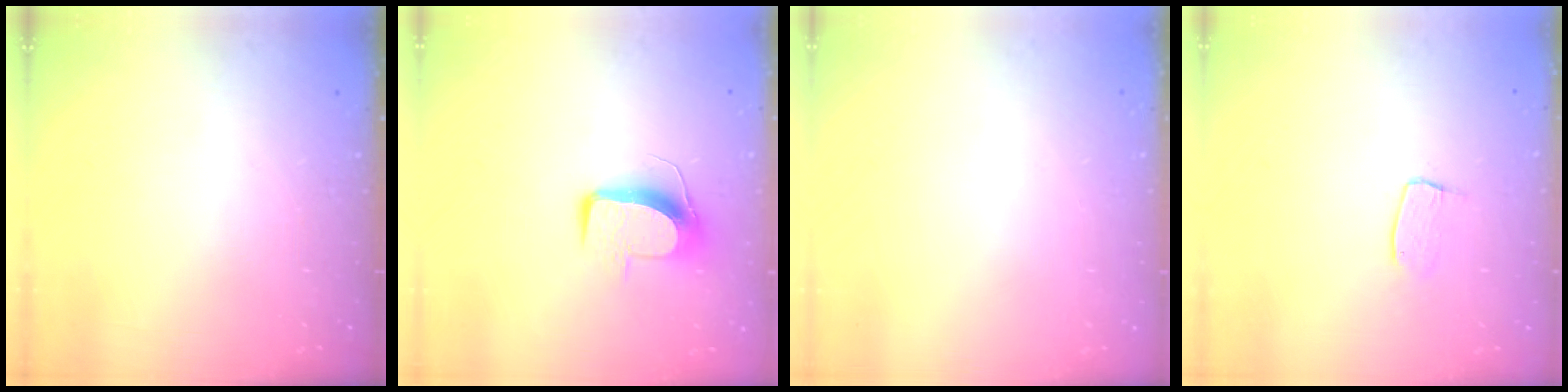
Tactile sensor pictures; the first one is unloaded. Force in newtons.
{"total": 9.6, "press": 9.6, "slide": 0.2}
{"total": 0.0}
{"total": 5.9, "press": 5.9, "slide": 0.3}